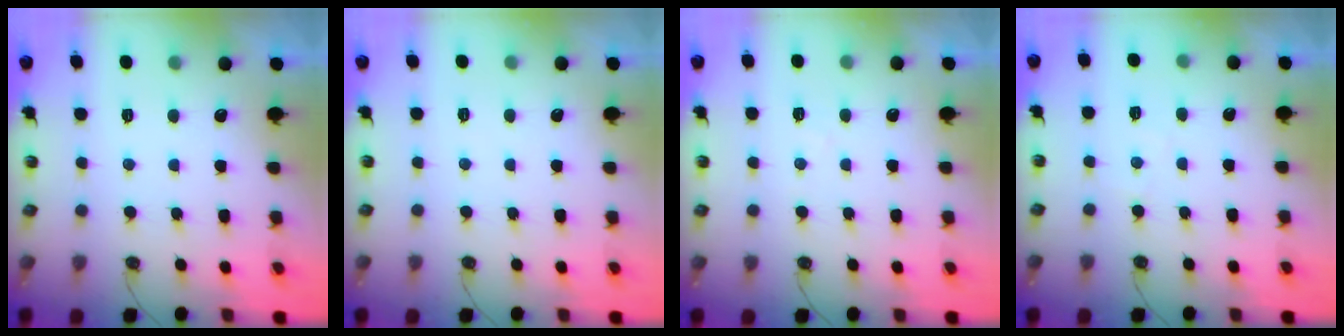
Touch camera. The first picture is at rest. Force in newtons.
{"total": 2.8, "press": 2.8, "slide": 0.5}
{"total": 4.3, "press": 4.2, "slide": 0.7}
{"total": 3.6, "press": 3.5, "slide": 0.6}